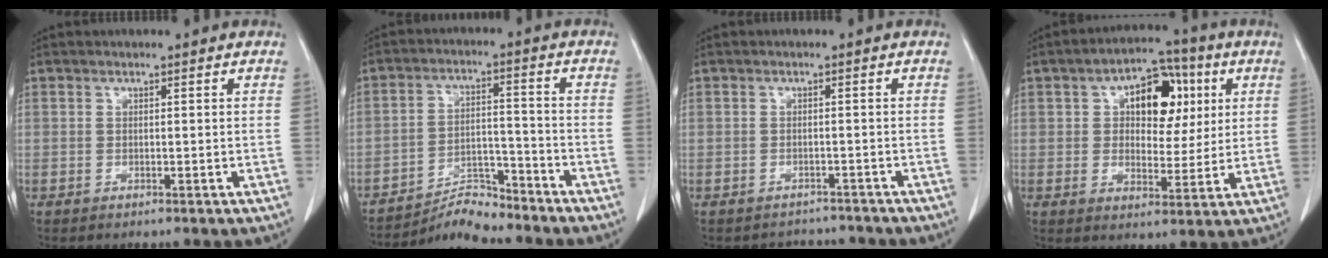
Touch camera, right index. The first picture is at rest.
{"total": 6.3, "force": [-6.3, 0.3, 0.2], "torque": [-0.006, 0.010, -0.106]}
{"total": 3.6, "force": [-3.3, 1.3, -0.7], "torque": [0.009, 0.008, -0.045]}
{"total": 11.0, "force": [3.2, 6.2, 8.4], "torque": [-0.121, 0.030, 0.050]}